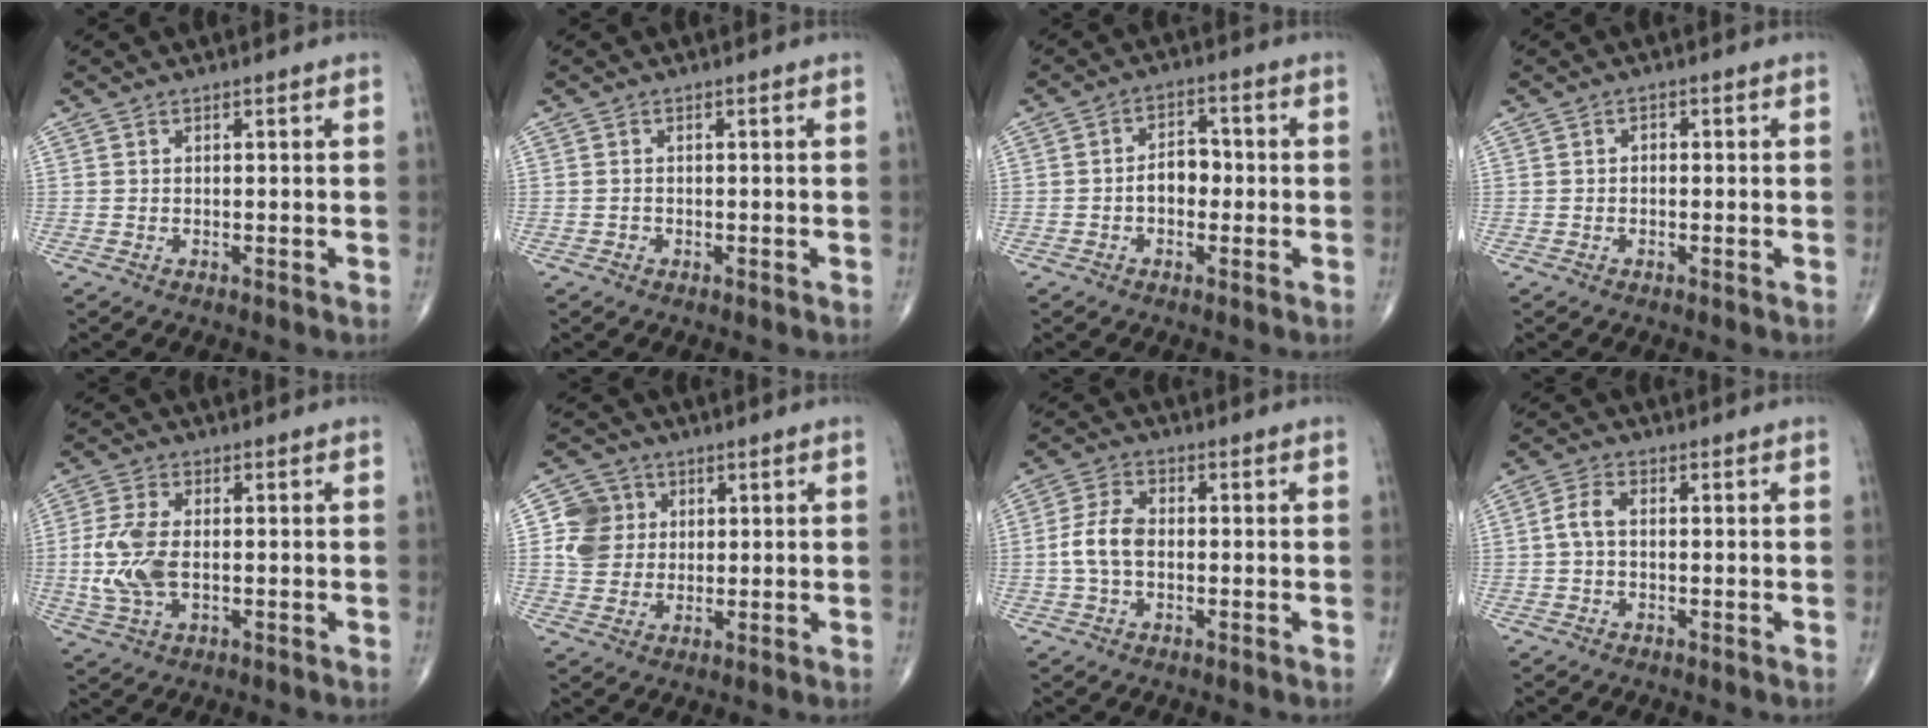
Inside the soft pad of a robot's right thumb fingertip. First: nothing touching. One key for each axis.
{"total": 0.5, "fx": -0.3, "fy": 0.5, "fz": 0.1, "tx": 0.002, "ty": 0.003, "tz": -0.007}
{"total": 5.2, "fx": -0.9, "fy": 3.5, "fz": 3.7, "tx": -0.044, "ty": 0.021, "tz": -0.022}
{"total": 1.0, "fx": -0.1, "fy": 0.7, "fz": 0.6, "tx": -0.002, "ty": 0.005, "tz": -0.007}
{"total": 8.9, "fx": -0.7, "fy": 4.8, "fz": 7.4, "tx": -0.172, "ty": 0.001, "tz": -0.014}
{"total": 7.2, "fx": 1.4, "fy": 6.6, "fz": 2.5, "tx": -0.019, "ty": 0.002, "tz": 0.023}
{"total": 6.2, "fx": -0.7, "fy": 3.8, "fz": 4.8, "tx": -0.105, "ty": 0.018, "tz": -0.020}
{"total": 3.4, "fx": -0.2, "fy": 2.0, "fz": 2.7, "tx": -0.058, "ty": 0.011, "tz": -0.008}